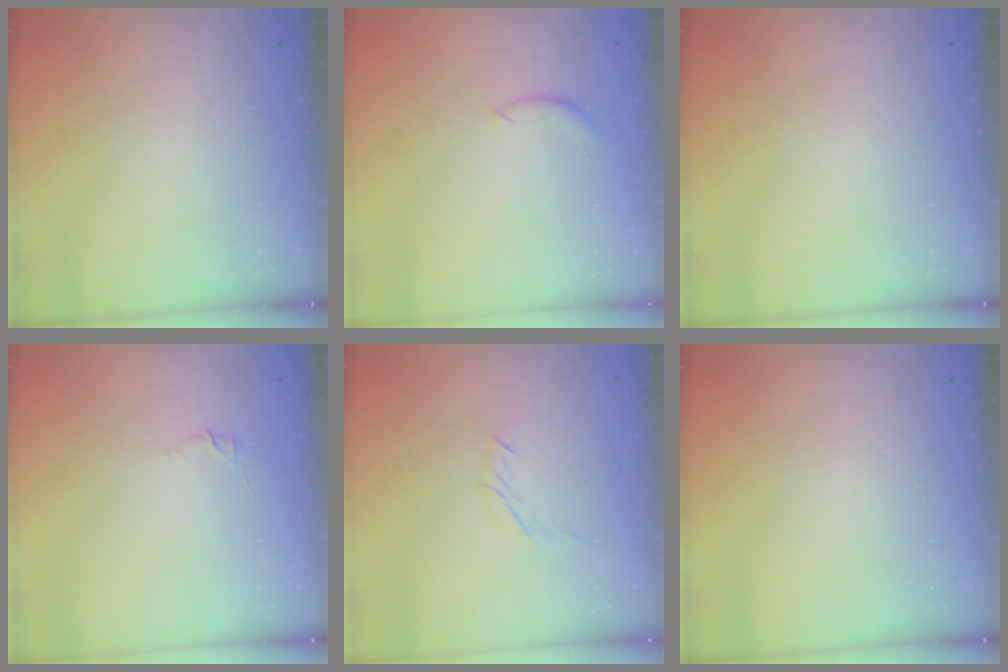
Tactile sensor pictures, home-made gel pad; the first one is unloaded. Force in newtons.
{"total": 5.8, "press": 5.7, "slide": 0.7}
{"total": 0.0}
{"total": 4.5, "press": 4.4, "slide": 1.0}
{"total": 3.9, "press": 3.8, "slide": 0.8}
{"total": 0.0}